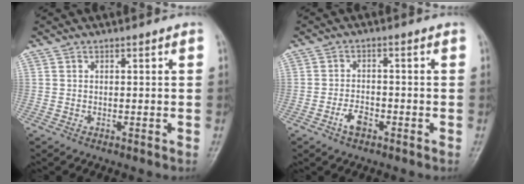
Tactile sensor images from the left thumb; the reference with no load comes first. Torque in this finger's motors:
{"motor_torque": [0.02, 0.19, 0.43, 0.27, 0.01]}